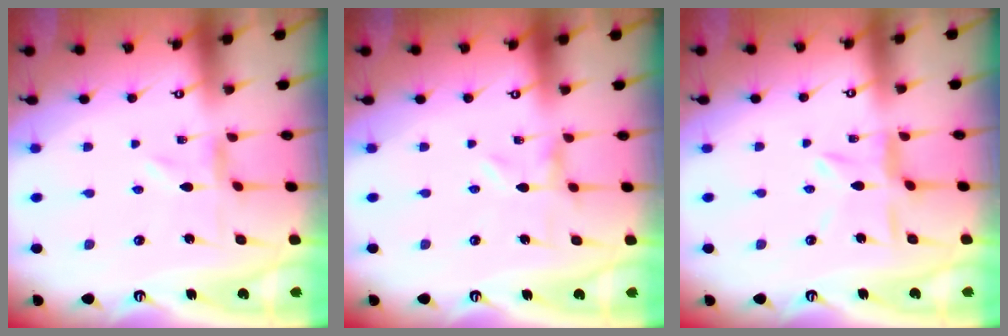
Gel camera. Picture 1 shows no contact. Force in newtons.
{"total": 1.2, "press": 1.1, "slide": 0.2}
{"total": 6.5, "press": 6.5, "slide": 0.6}